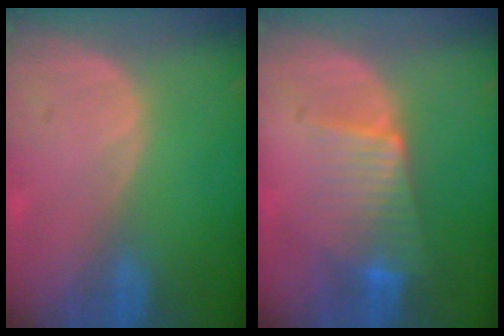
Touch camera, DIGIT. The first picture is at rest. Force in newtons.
{"total": 6.7, "press": 6.2, "slide": 2.4}